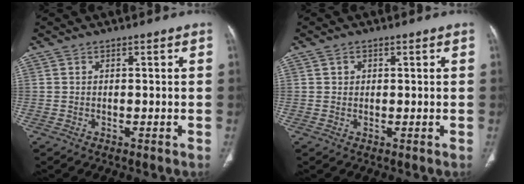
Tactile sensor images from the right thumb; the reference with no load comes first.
{"total": 1.2, "force": [0.5, 1.1, 0.4], "torque": [0.000, -0.001, 0.008]}